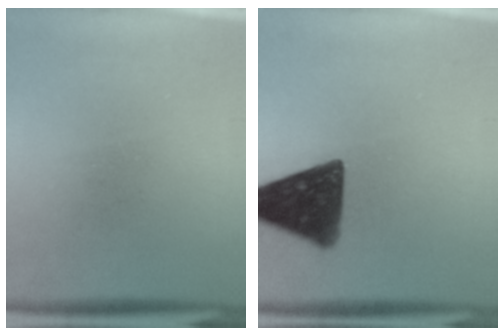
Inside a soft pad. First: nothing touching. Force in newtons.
{"total": 14.0}